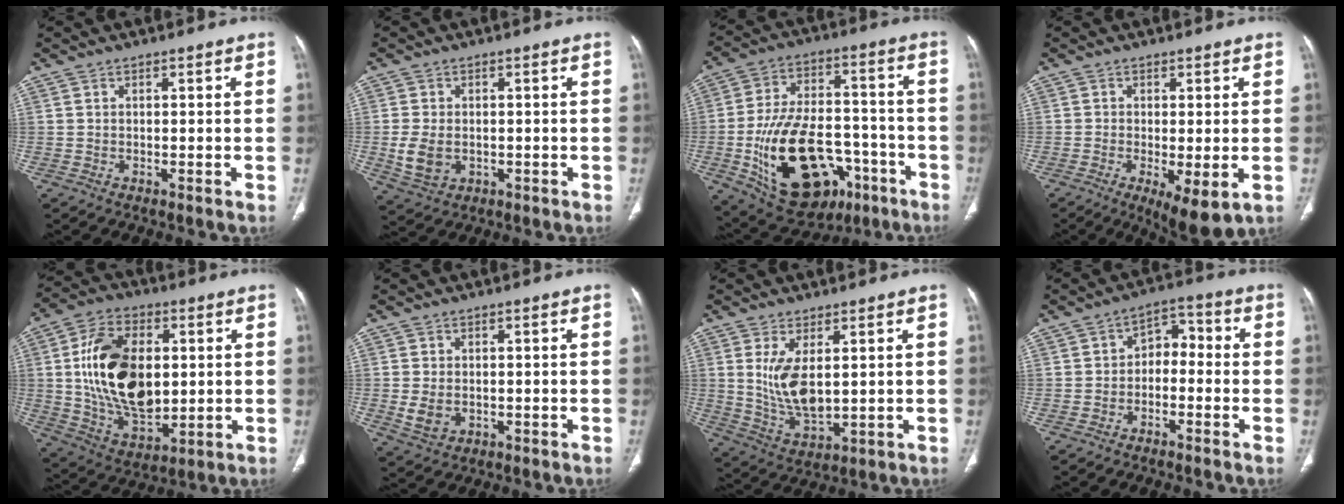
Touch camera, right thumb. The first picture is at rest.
{"total": 6.2, "force": [-0.8, 4.5, 4.2], "torque": [-0.079, -0.006, -0.004]}
{"total": 25.4, "force": [-9.2, 15.0, 18.3], "torque": [-0.317, 0.036, -0.123]}
{"total": 8.0, "force": [-2.5, 2.6, 7.1], "torque": [-0.115, -0.019, -0.035]}
{"total": 20.3, "force": [2.2, 12.3, 16.0], "torque": [-0.264, -0.011, 0.048]}
{"total": 4.0, "force": [-0.5, 3.0, 2.6], "torque": [-0.049, -0.004, 0.001]}
{"total": 9.2, "force": [1.9, 4.2, 8.0], "torque": [-0.150, -0.025, 0.051]}
{"total": 5.8, "force": [-1.5, 4.1, 3.8], "torque": [-0.034, 0.039, -0.040]}